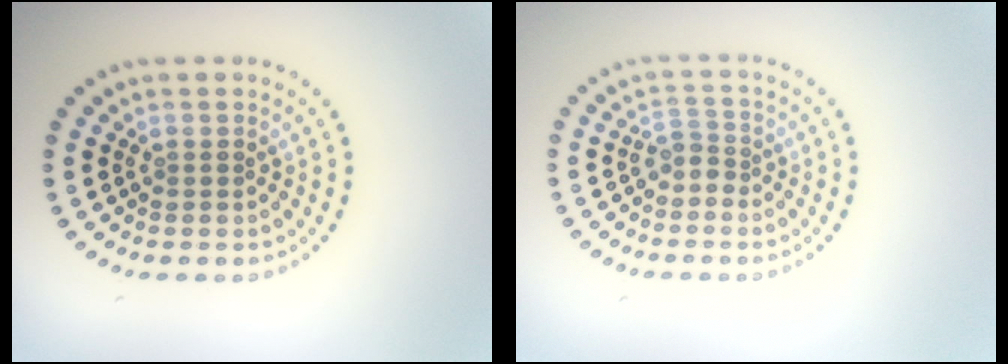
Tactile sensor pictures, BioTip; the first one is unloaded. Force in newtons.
{"total": 1.7, "press": 1.2, "slide": 1.3}